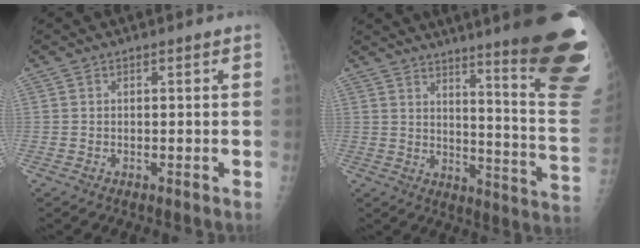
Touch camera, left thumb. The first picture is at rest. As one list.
[{"total": 26.4, "force": [17.8, 2.8, 19.3], "torque": [-0.187, -0.124, 0.227]}]